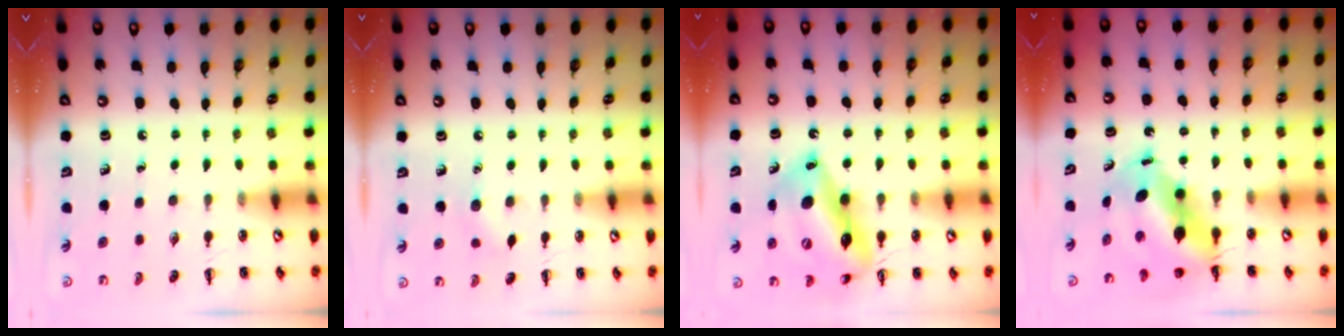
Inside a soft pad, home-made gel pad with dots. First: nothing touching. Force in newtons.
{"total": 5.3, "press": 5.1, "slide": 1.6}
{"total": 18.6, "press": 17.9, "slide": 5.1}
{"total": 9.1, "press": 8.8, "slide": 2.5}